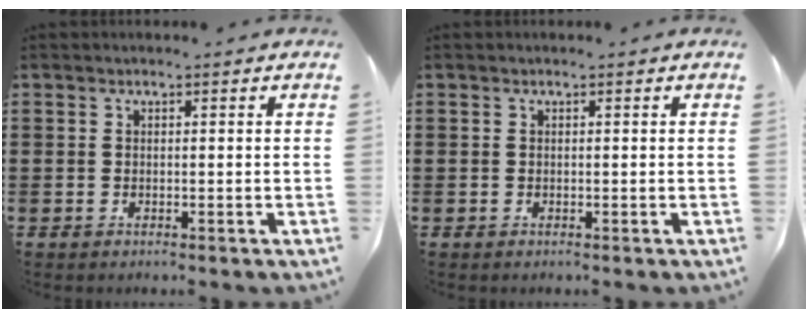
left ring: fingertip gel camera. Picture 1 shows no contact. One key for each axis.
{"total": 0.0}